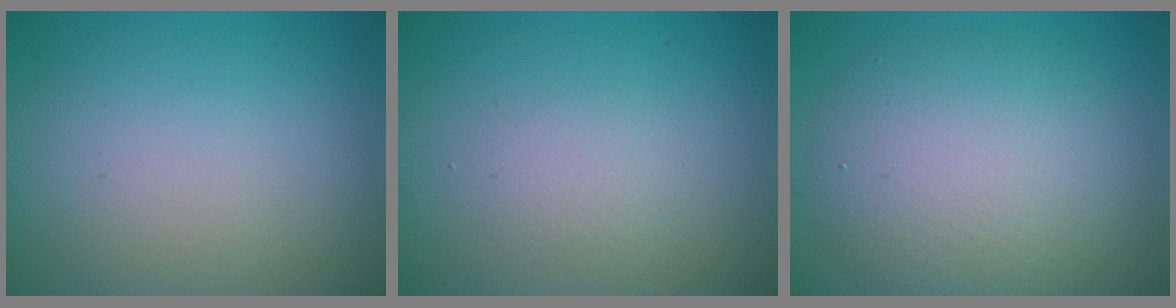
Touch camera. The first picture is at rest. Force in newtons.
{"total": 1.4, "press": 1.4, "slide": 0.1}
{"total": 6.4, "press": 6.4, "slide": 0.2}